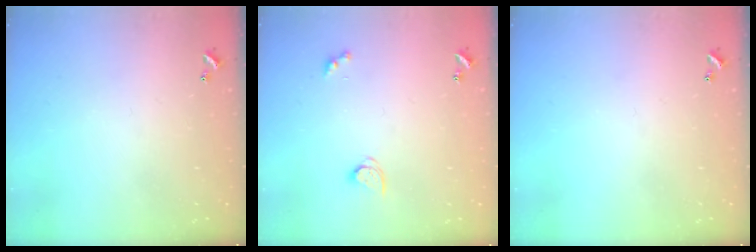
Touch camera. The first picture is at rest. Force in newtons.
{"total": 2.7, "press": 2.7, "slide": 0.5}
{"total": 0.0}